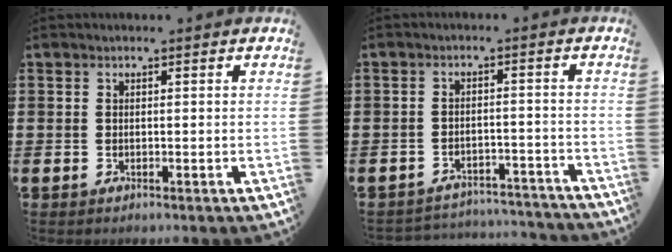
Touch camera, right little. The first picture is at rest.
{"total": 3.0, "force": [-3.0, 0.3, 0.0], "torque": [-0.006, 0.004, -0.065]}